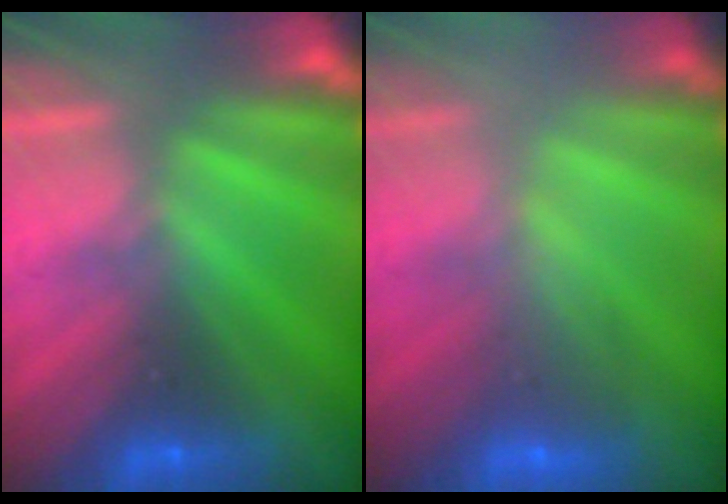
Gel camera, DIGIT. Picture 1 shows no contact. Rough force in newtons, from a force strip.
{"total": 2.3}